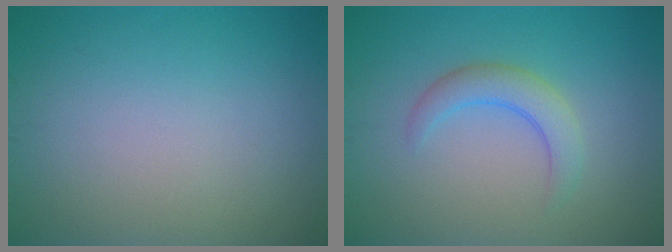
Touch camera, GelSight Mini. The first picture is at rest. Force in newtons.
{"total": 2.8, "press": 2.8, "slide": 0.2}